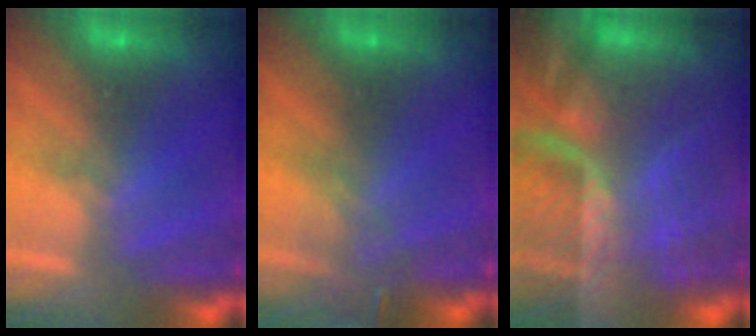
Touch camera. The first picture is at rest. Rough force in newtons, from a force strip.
{"total": 3.0}
{"total": 7.5}